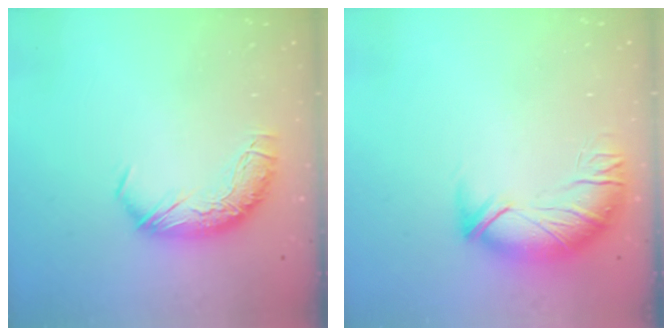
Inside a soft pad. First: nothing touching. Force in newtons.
{"total": 2.8, "press": 1.3, "slide": 2.5}